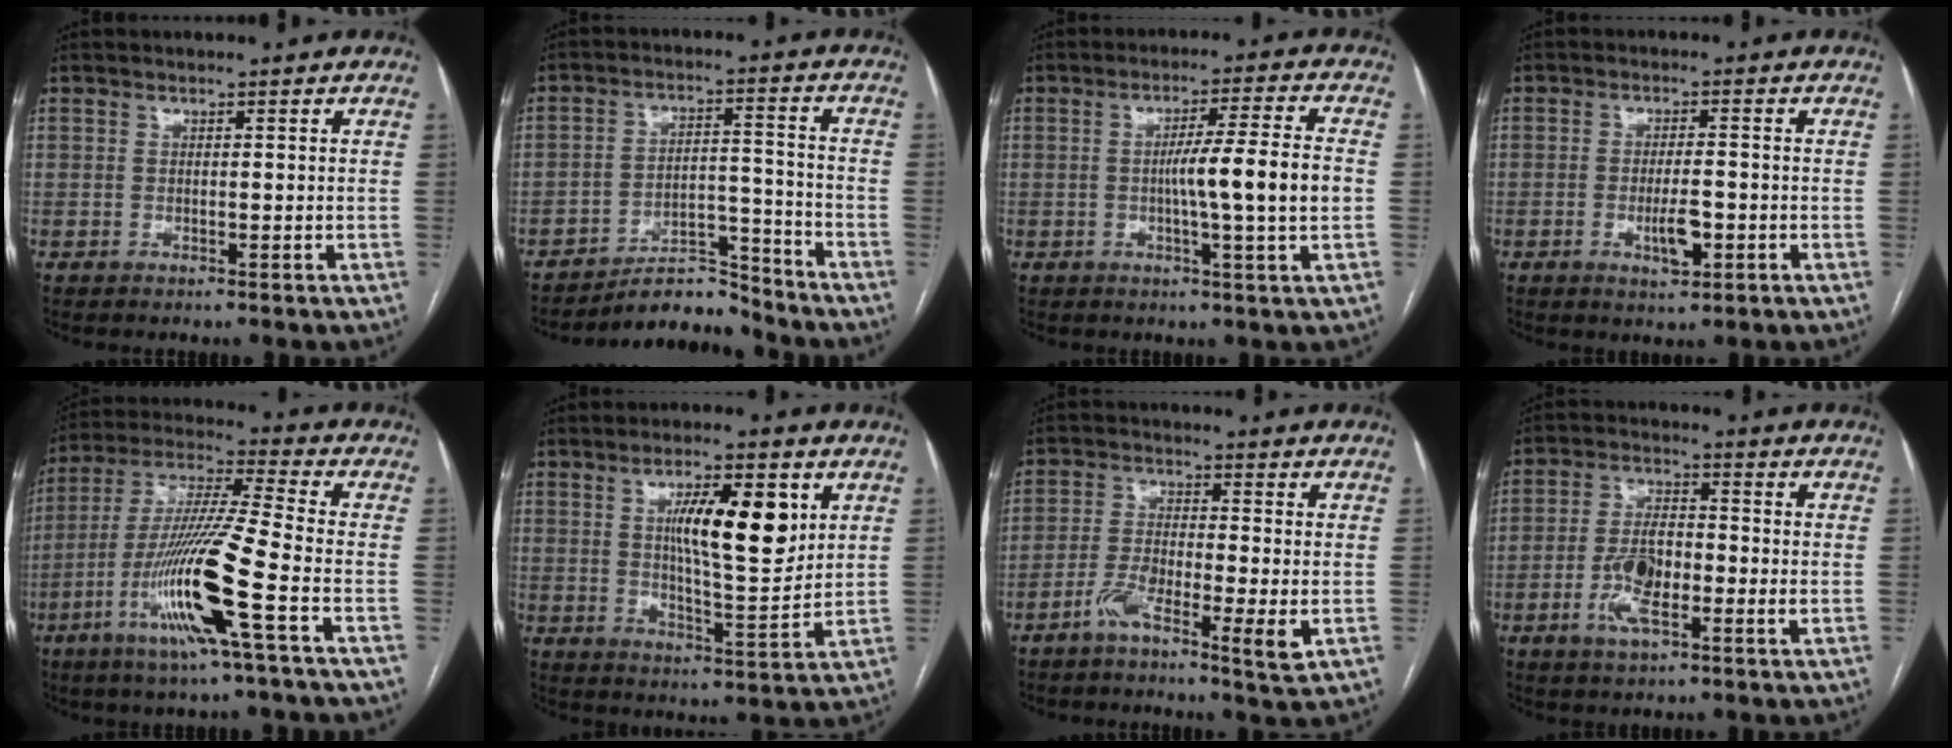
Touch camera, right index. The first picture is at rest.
{"total": 7.2, "force": [-7.0, 1.4, 0.5], "torque": [-0.002, 0.036, -0.116]}
{"total": 9.5, "force": [-0.8, -0.8, 9.5], "torque": [-0.150, 0.003, -0.014]}
{"total": 4.5, "force": [-1.5, 1.3, 4.1], "torque": [-0.073, -0.002, -0.020]}
{"total": 16.0, "force": [-6.2, -0.8, 14.7], "torque": [-0.299, -0.016, -0.121]}
{"total": 12.0, "force": [3.8, 2.7, 11.1], "torque": [-0.179, 0.000, 0.066]}
{"total": 7.4, "force": [-3.2, 1.0, 6.6], "torque": [-0.122, -0.006, -0.059]}
{"total": 8.2, "force": [-1.9, 2.9, 7.4], "torque": [-0.153, 0.007, -0.037]}